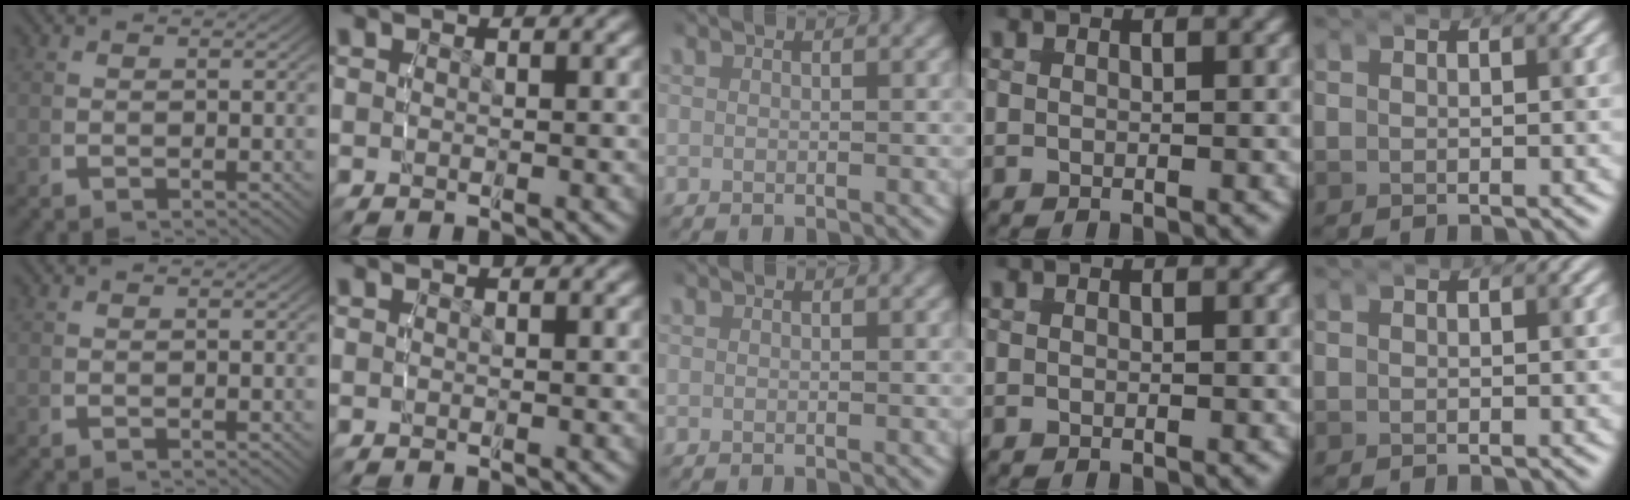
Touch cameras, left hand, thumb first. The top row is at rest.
{}